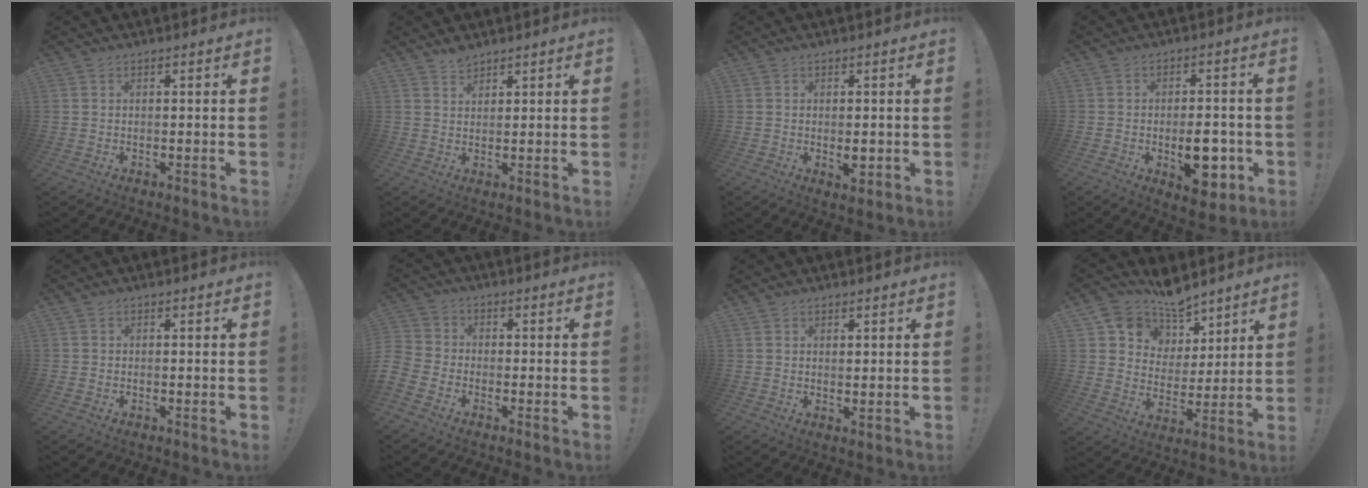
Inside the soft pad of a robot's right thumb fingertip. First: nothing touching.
{"total": 3.0, "force": [2.6, 1.2, 0.8], "torque": [0.002, -0.020, 0.045]}
{"total": 3.2, "force": [-0.4, 1.7, 2.7], "torque": [-0.034, 0.000, -0.003]}
{"total": 11.8, "force": [-3.9, 6.0, 9.4], "torque": [-0.127, 0.013, -0.058]}
{"total": 0.6, "force": [-0.6, 0.3, 0.0], "torque": [-0.007, 0.004, -0.009]}
{"total": 5.4, "force": [-3.7, 3.6, 1.7], "torque": [-0.053, 0.020, -0.070]}
{"total": 1.4, "force": [1.1, 0.4, 0.7], "torque": [-0.006, -0.008, 0.019]}
{"total": 11.5, "force": [9.2, 6.8, 0.7], "torque": [-0.032, -0.080, 0.182]}